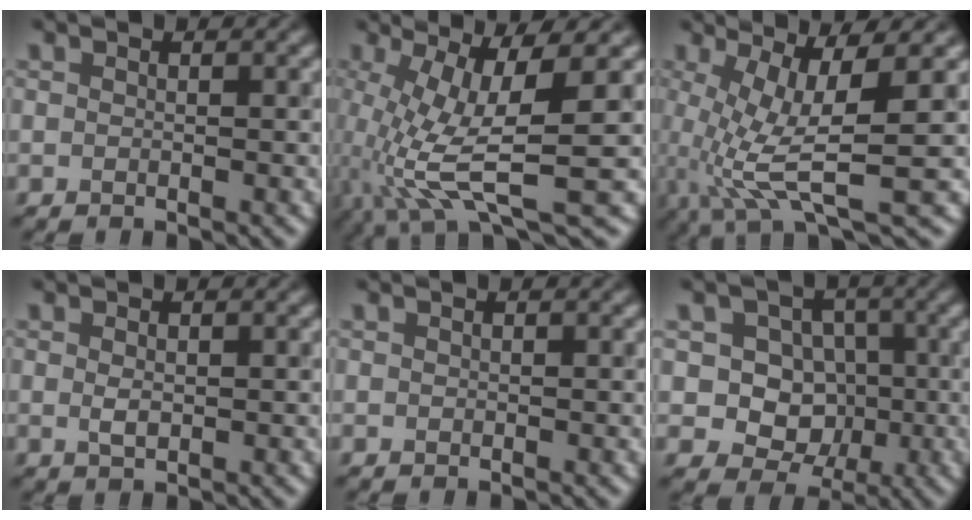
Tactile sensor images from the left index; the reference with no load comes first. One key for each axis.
{"total": 10.2, "fx": -1.8, "fy": 2.8, "fz": 9.7, "tx": -0.196, "ty": -0.011, "tz": -0.026}
{"total": 7.6, "fx": -0.7, "fy": 2.0, "fz": 7.3, "tx": -0.149, "ty": -0.006, "tz": -0.008}
{"total": 1.2, "fx": 0.1, "fy": 0.7, "fz": 0.9, "tx": -0.021, "ty": 0.003, "tz": 0.004}
{"total": 0.0}
{"total": 6.1, "fx": 0.3, "fy": 5.5, "fz": 2.6, "tx": -0.012, "ty": 0.023, "tz": -0.021}